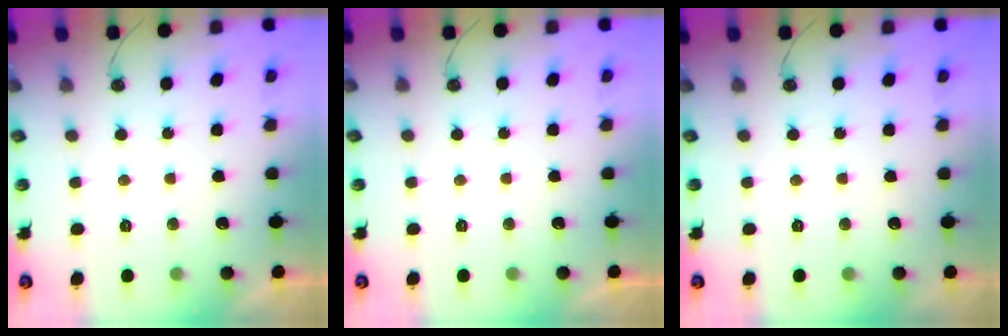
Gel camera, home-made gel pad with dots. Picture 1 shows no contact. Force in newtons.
{"total": 0.0}
{"total": 0.0}